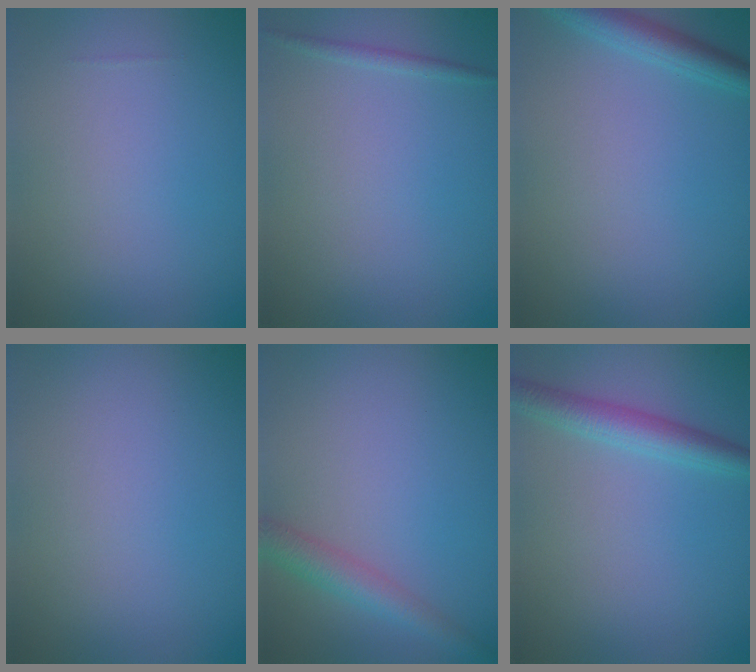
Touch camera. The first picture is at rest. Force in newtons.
{"total": 0.7, "press": 0.7, "slide": 0.0}
{"total": 2.5, "press": 2.5, "slide": 0.1}
{"total": 0.0}
{"total": 2.8, "press": 2.8, "slide": 0.1}
{"total": 2.8, "press": 2.8, "slide": 0.0}